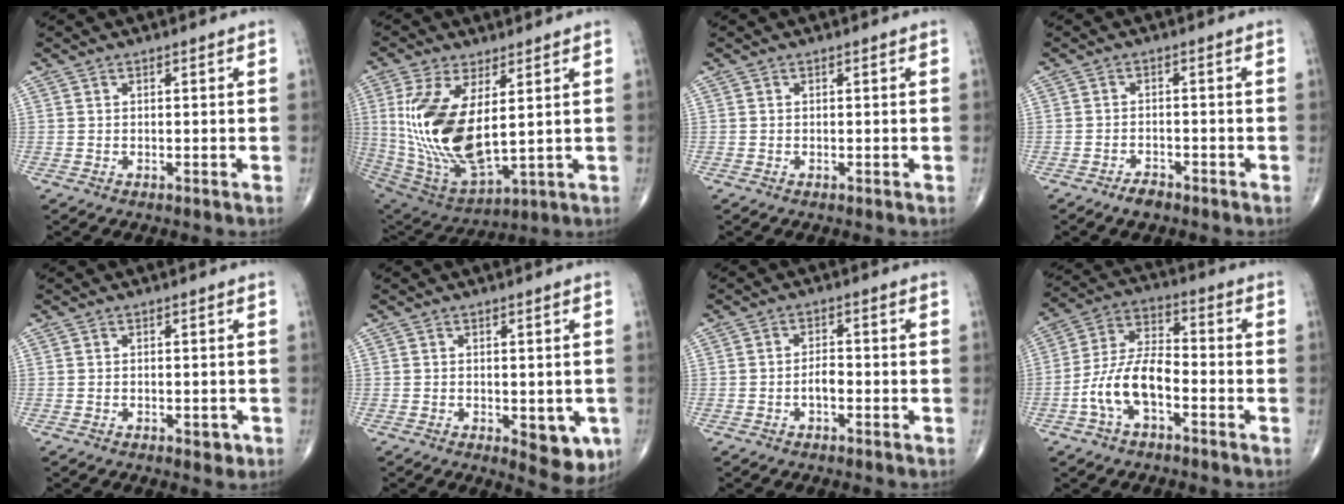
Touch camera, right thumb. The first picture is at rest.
{"total": 19.0, "force": [2.9, 8.5, 16.7], "torque": [-0.344, -0.026, 0.075]}
{"total": 0.0}
{"total": 2.7, "force": [-2.1, 1.1, 1.1], "torque": [-0.022, 0.009, -0.035]}
{"total": 1.8, "force": [-0.7, 1.0, 1.3], "torque": [-0.012, -0.001, -0.007]}
{"total": 7.1, "force": [-2.0, 3.3, 5.9], "torque": [-0.051, -0.009, -0.018]}
{"total": 2.6, "force": [-1.0, 1.3, 2.0], "torque": [-0.029, 0.011, -0.021]}
{"total": 11.1, "force": [-4.0, 5.6, 8.8], "torque": [-0.172, 0.044, -0.080]}